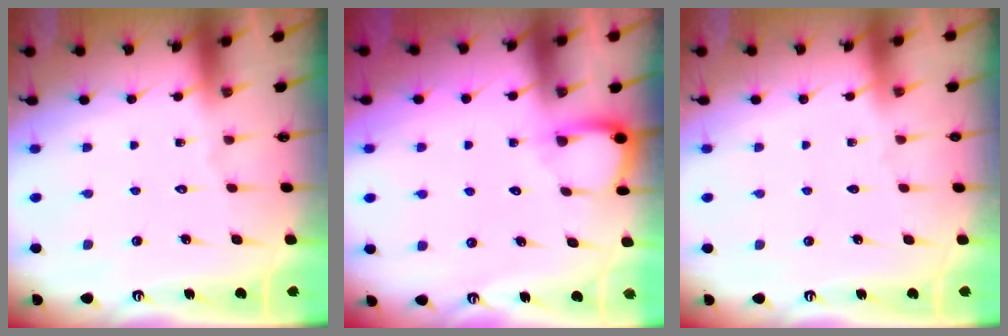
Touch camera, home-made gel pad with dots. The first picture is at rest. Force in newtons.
{"total": 4.2, "press": 4.2, "slide": 0.4}
{"total": 0.7, "press": 0.7, "slide": 0.2}